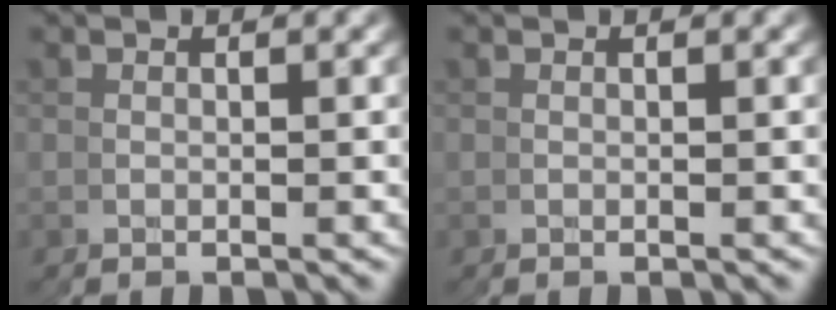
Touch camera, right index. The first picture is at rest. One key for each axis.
{"total": 0.0}